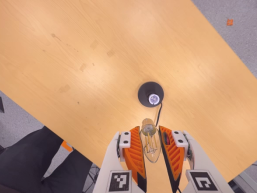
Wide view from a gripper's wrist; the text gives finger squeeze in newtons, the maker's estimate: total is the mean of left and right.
{"total": 11.7, "left": 12.5, "right": 11.0}